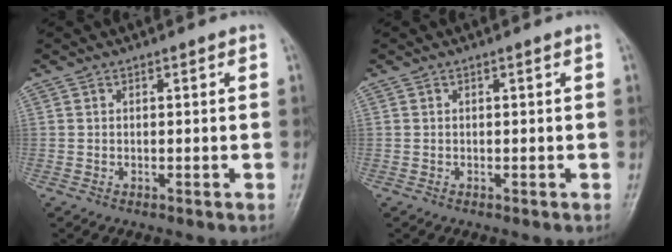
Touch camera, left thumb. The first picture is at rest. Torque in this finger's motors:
{"motor_torque": [-0.35, -0.35, -0.01, -0.10, 0.00]}